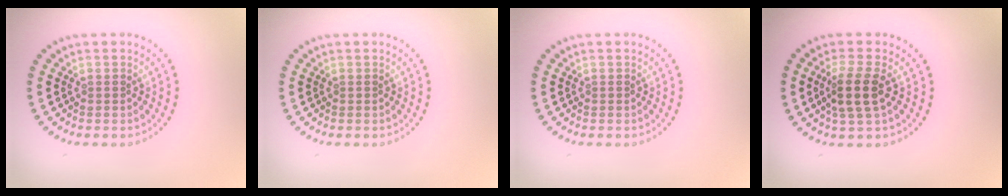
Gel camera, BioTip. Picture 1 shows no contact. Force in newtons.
{"total": 0.0}
{"total": 0.0}
{"total": 3.1, "press": 2.6, "slide": 1.6}